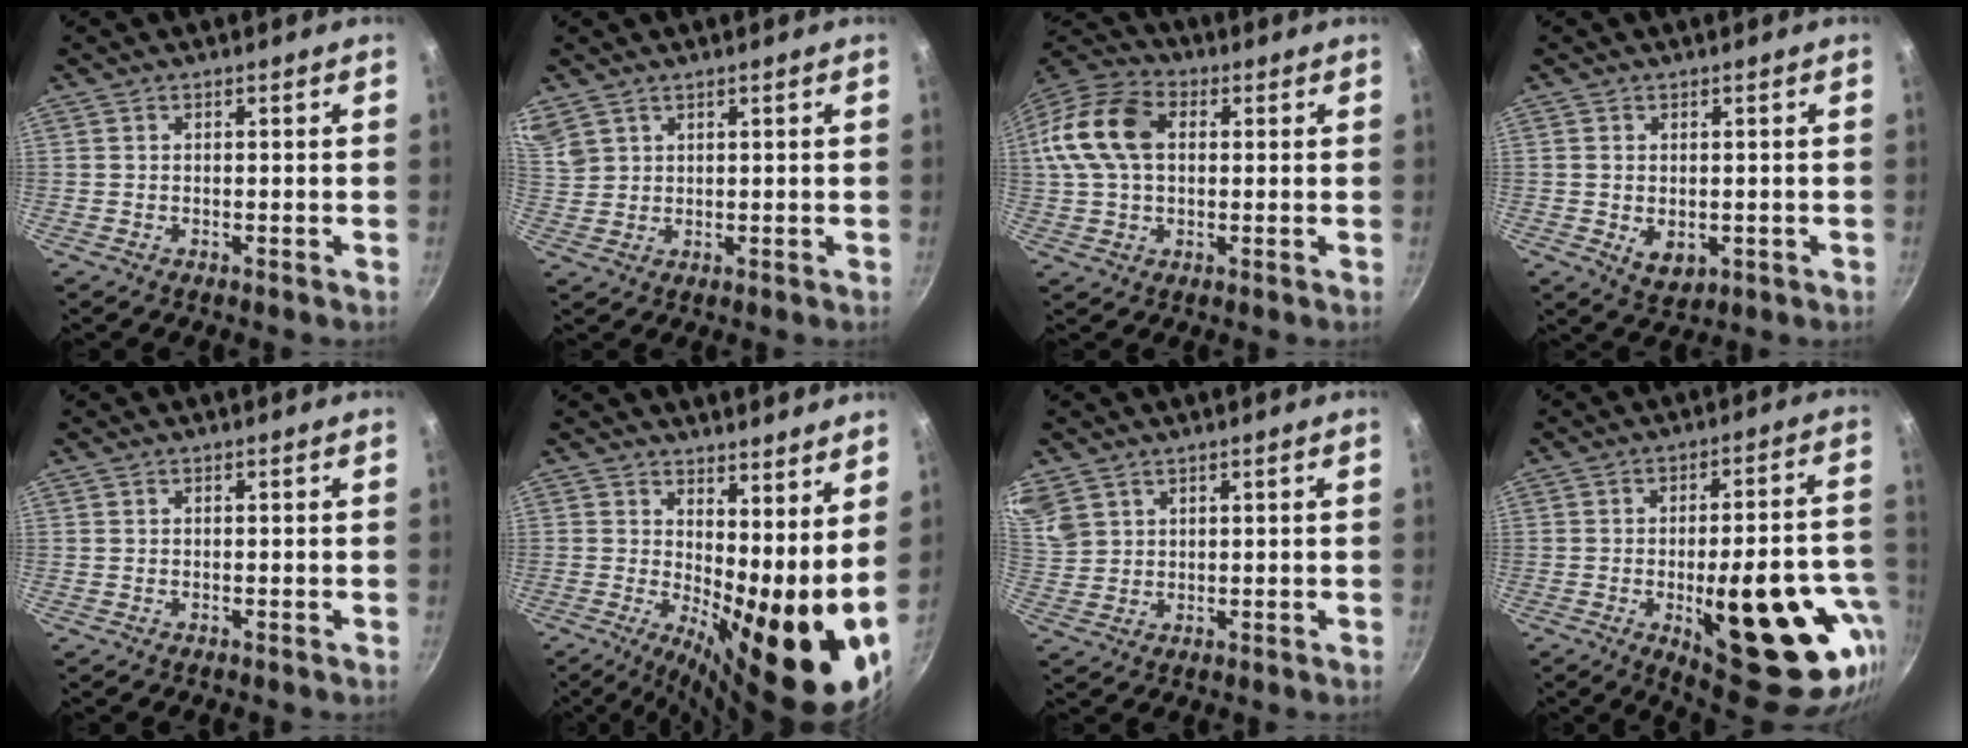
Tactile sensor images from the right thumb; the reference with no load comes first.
{"total": 7.6, "force": [5.0, 5.0, 2.9], "torque": [-0.061, 0.014, 0.112]}
{"total": 15.5, "force": [2.5, 10.4, 11.1], "torque": [-0.209, 0.028, 0.033]}
{"total": 4.6, "force": [-0.4, 3.2, 3.2], "torque": [-0.050, -0.012, 0.001]}
{"total": 0.0}
{"total": 16.7, "force": [2.2, 6.1, 15.4], "torque": [-0.194, -0.019, 0.040]}
{"total": 9.6, "force": [5.5, 6.9, 3.9], "torque": [-0.087, 0.015, 0.124]}
{"total": 27.4, "force": [-7.9, 10.6, 24.0], "torque": [-0.260, 0.010, -0.088]}